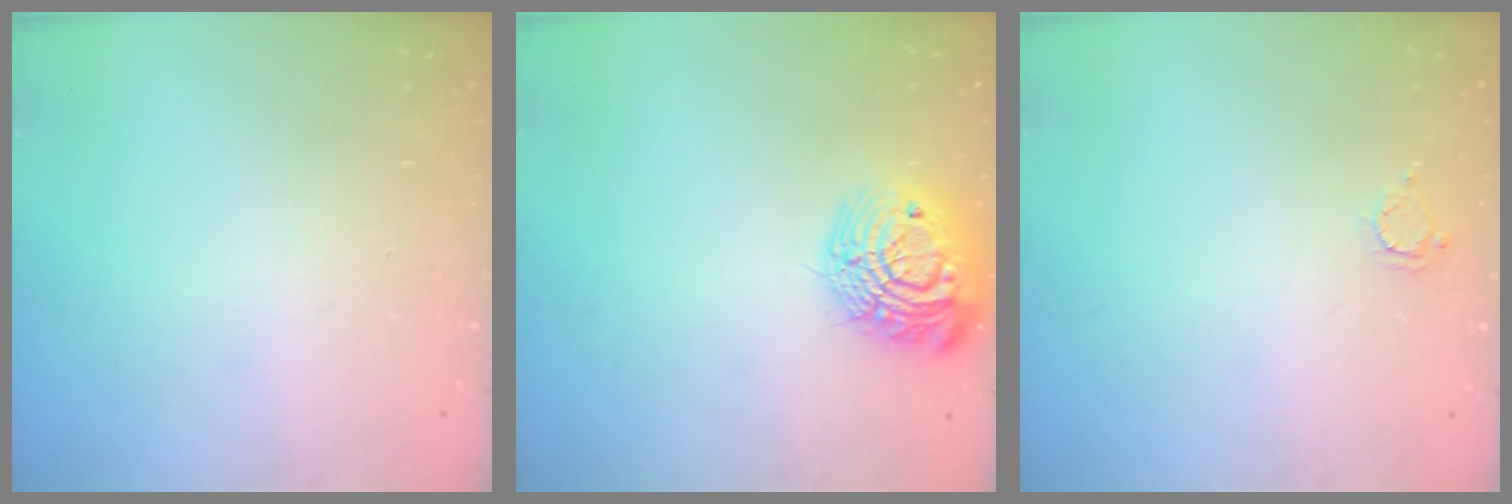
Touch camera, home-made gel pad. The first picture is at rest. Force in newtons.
{"total": 16.2, "press": 16.1, "slide": 1.4}
{"total": 2.9, "press": 2.9, "slide": 0.4}